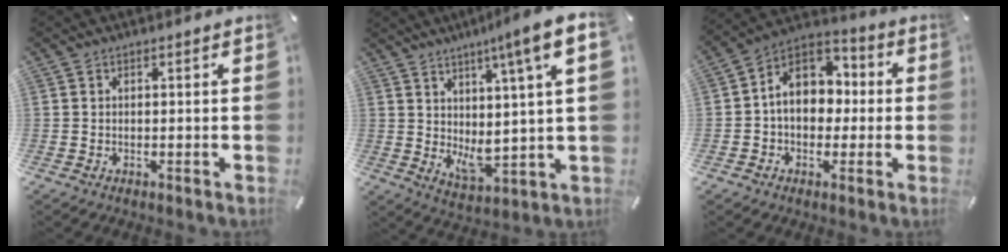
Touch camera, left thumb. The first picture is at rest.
{"total": 14.0, "force": [5.5, 2.1, 12.7], "torque": [-0.195, -0.055, 0.074]}
{"total": 11.1, "force": [0.2, 9.2, 6.2], "torque": [-0.127, 0.006, 0.003]}